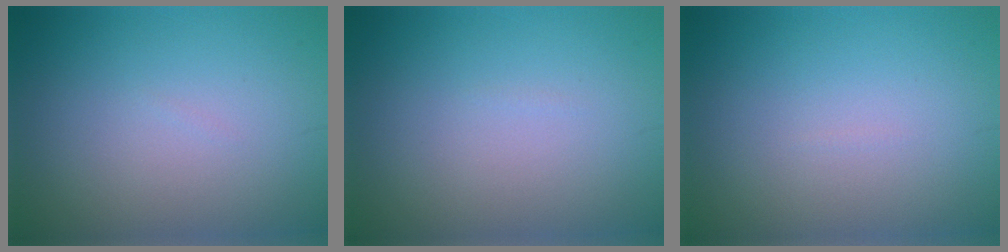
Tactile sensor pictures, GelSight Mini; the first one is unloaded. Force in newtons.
{"total": 0.0}
{"total": 0.0}